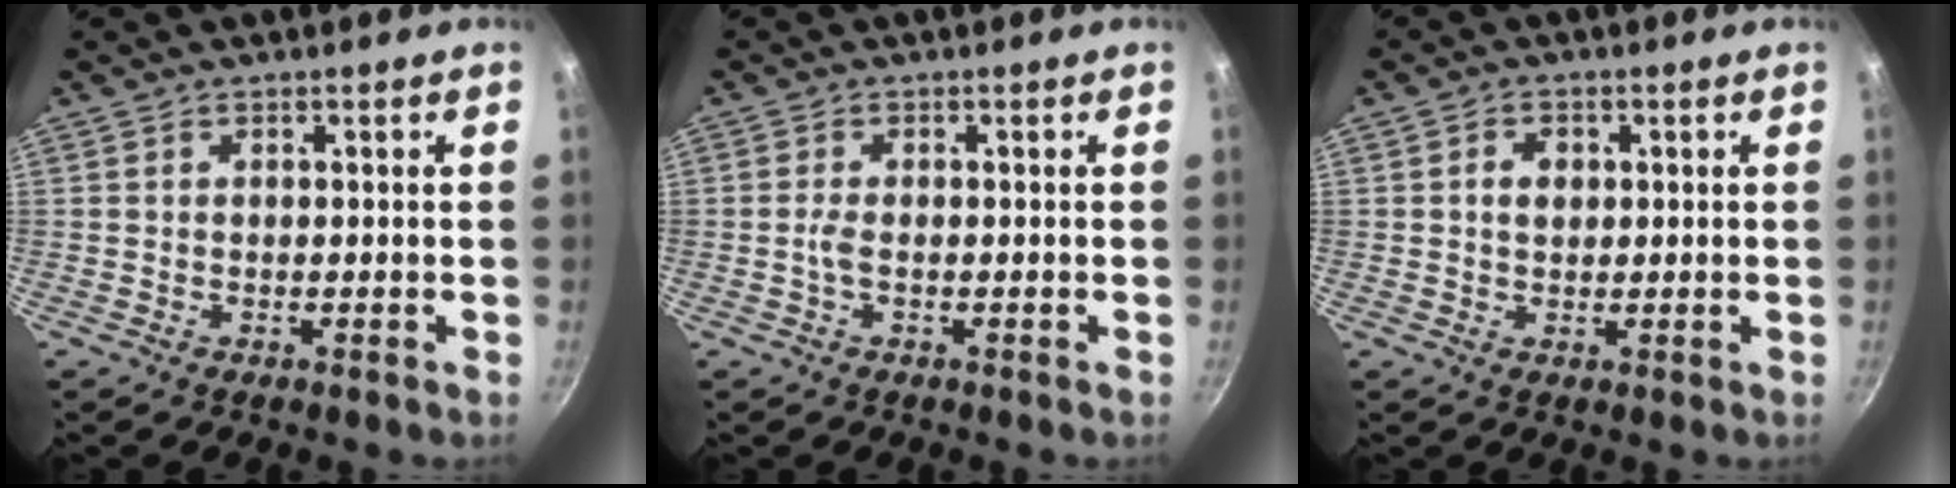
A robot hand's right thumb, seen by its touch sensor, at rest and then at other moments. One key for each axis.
{"total": 1.7, "fx": -0.4, "fy": 0.5, "fz": 1.5, "tx": -0.039, "ty": 0.002, "tz": -0.012}
{"total": 3.1, "fx": 0.5, "fy": 2.4, "fz": 2.0, "tx": -0.020, "ty": 0.003, "tz": 0.008}